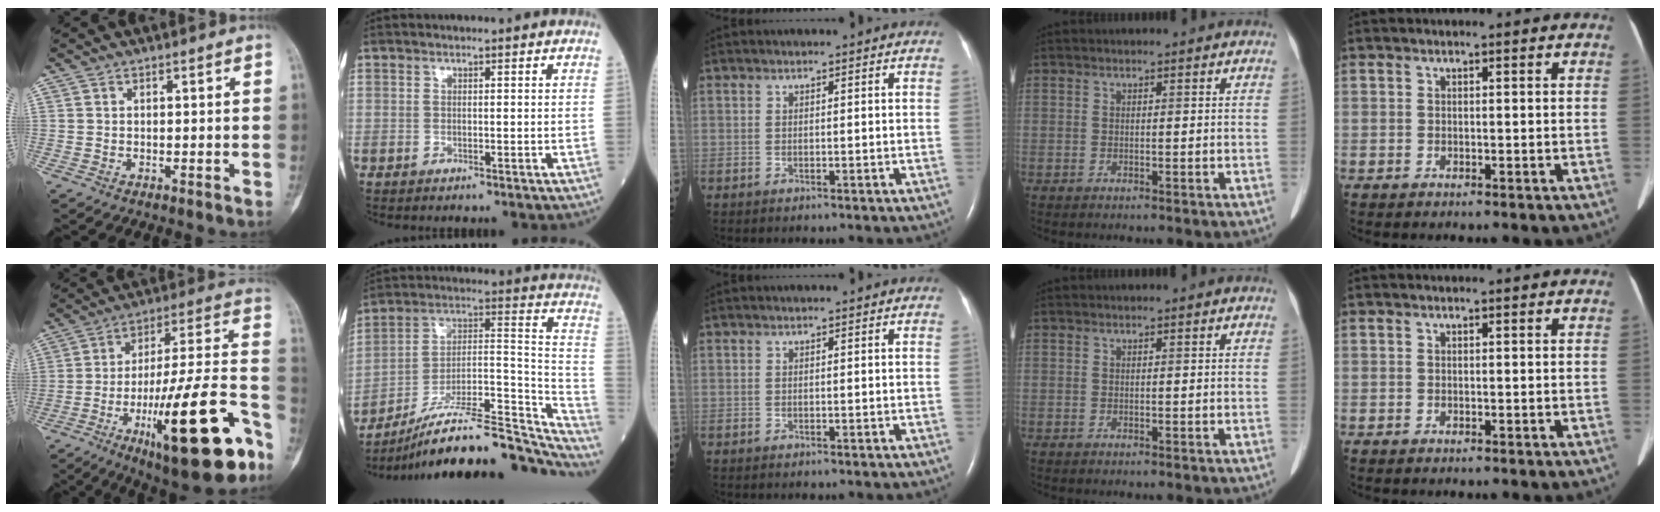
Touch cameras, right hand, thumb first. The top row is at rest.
{"thumb": {"total": 26.3, "force": [-12.1, 6.0, 22.6], "torque": [-0.330, 0.058, -0.179]}, "index": {"total": 26.4, "force": [-23.6, 4.1, 11.0], "torque": [-0.115, 0.035, -0.355]}}